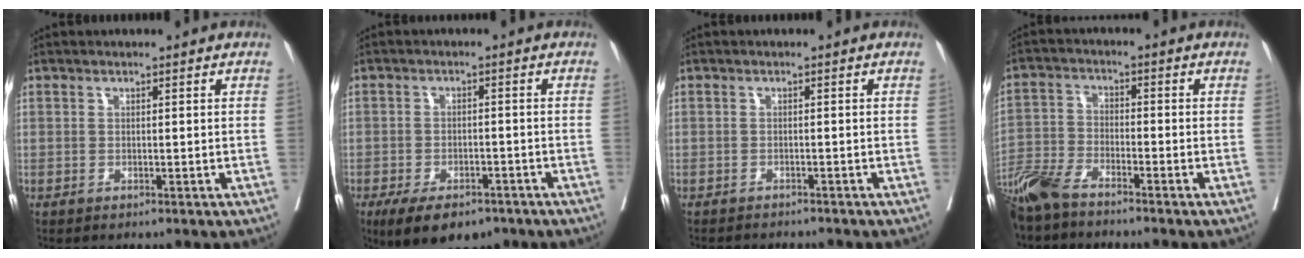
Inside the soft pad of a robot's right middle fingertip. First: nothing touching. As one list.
[{"total": 9.4, "force": [-6.6, 4.1, 5.2], "torque": [-0.078, -0.004, -0.102]}, {"total": 4.9, "force": [-4.7, 0.8, 1.0], "torque": [-0.007, -0.007, -0.063]}, {"total": 7.7, "force": [-6.5, 1.6, 3.7], "torque": [-0.083, -0.022, -0.133]}]